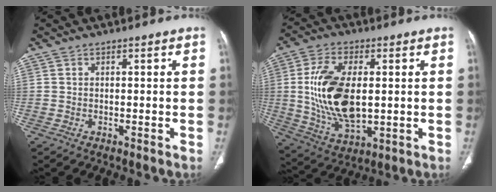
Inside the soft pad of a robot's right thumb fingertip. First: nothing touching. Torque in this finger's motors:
{"motor_torque": [0.88, 4.13, 1.58, 0.22, 0.45]}